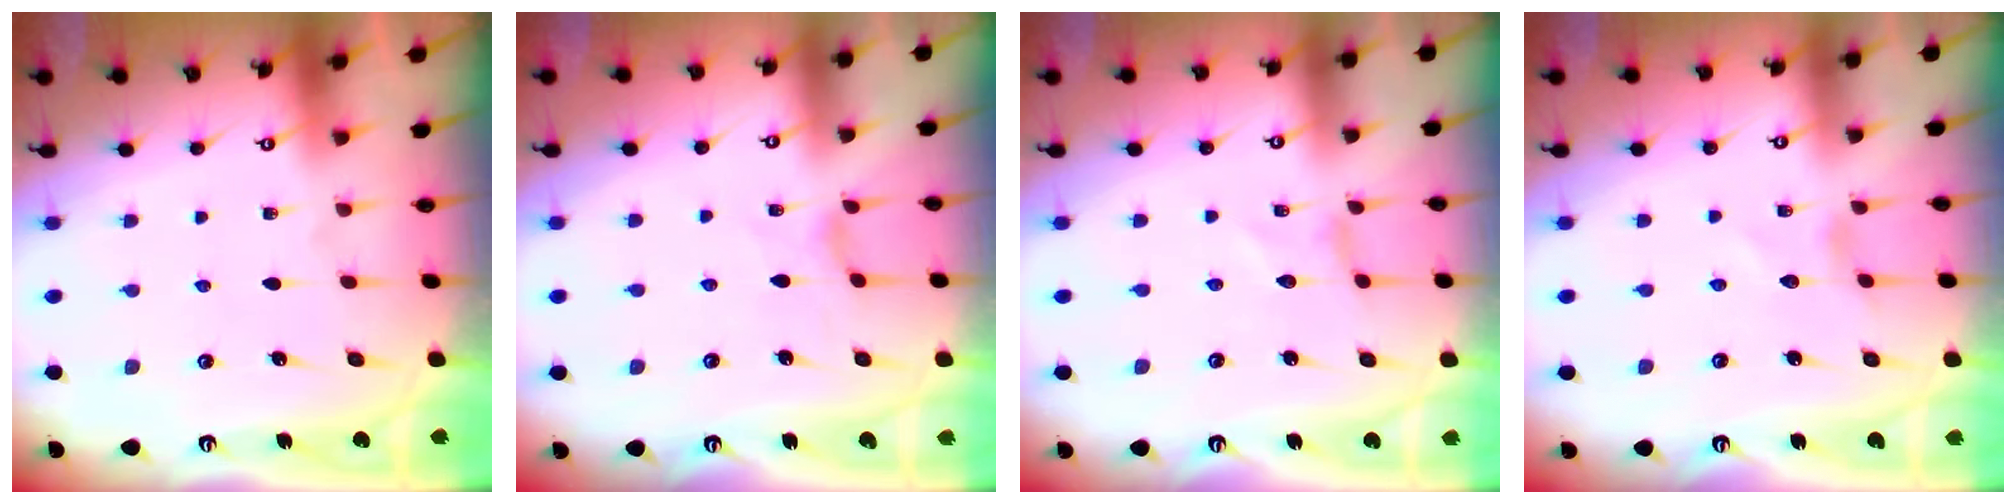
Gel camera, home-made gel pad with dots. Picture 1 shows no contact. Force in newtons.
{"total": 1.2, "press": 1.2, "slide": 0.3}
{"total": 0.0}
{"total": 0.0}